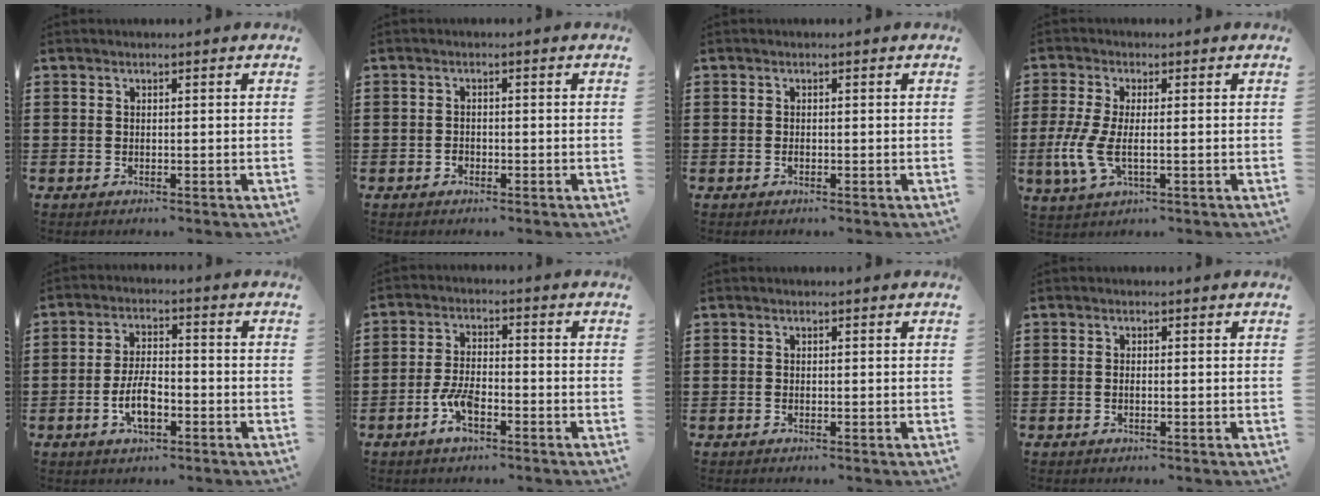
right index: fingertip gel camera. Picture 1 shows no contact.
{"total": 0.8, "force": [-0.5, 0.5, 0.4], "torque": [-0.008, -0.001, -0.011]}
{"total": 0.6, "force": [-0.2, 0.3, 0.4], "torque": [-0.011, -0.003, -0.003]}
{"total": 5.8, "force": [-1.2, 2.4, 5.2], "torque": [-0.126, -0.012, -0.026]}
{"total": 6.0, "force": [-2.2, 2.6, 4.9], "torque": [-0.111, -0.003, -0.044]}
{"total": 5.4, "force": [-2.8, 2.1, 4.1], "torque": [-0.105, -0.004, -0.058]}
{"total": 0.0}
{"total": 0.6, "force": [-0.2, 0.1, 0.5], "torque": [-0.010, -0.003, -0.002]}